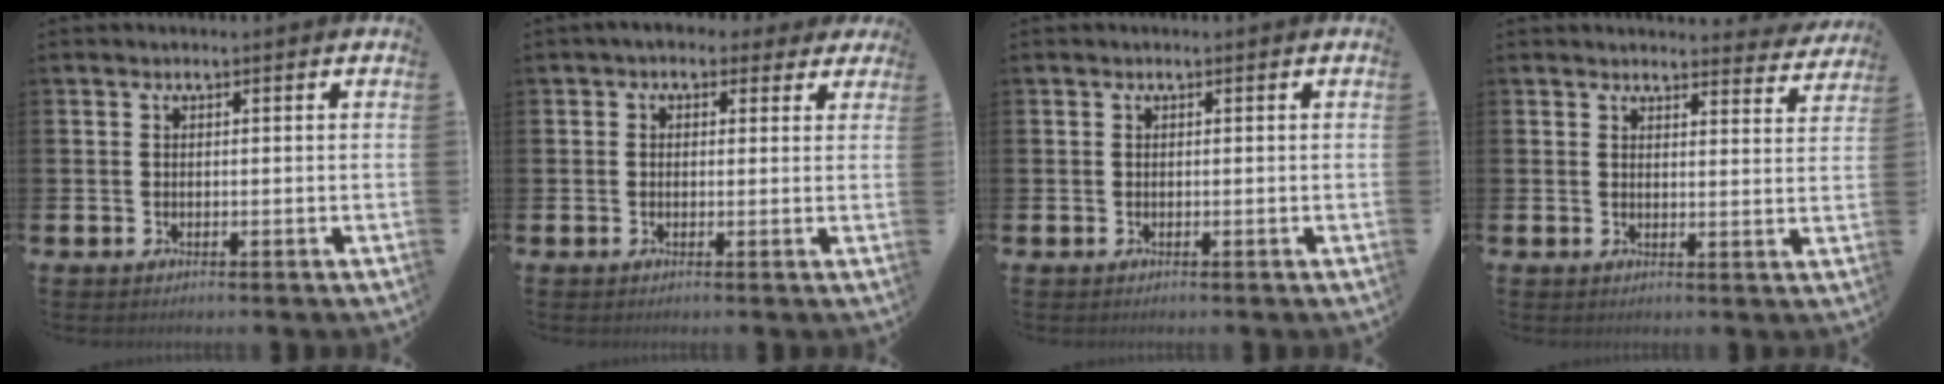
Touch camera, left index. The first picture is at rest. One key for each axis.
{"total": 2.5, "fx": 1.6, "fy": 1.8, "fz": 0.7, "tx": -0.010, "ty": -0.001, "tz": 0.023}
{"total": 0.0}
{"total": 3.3, "fx": 3.3, "fy": 0.4, "fz": 0.2, "tx": 0.008, "ty": -0.025, "tz": 0.055}